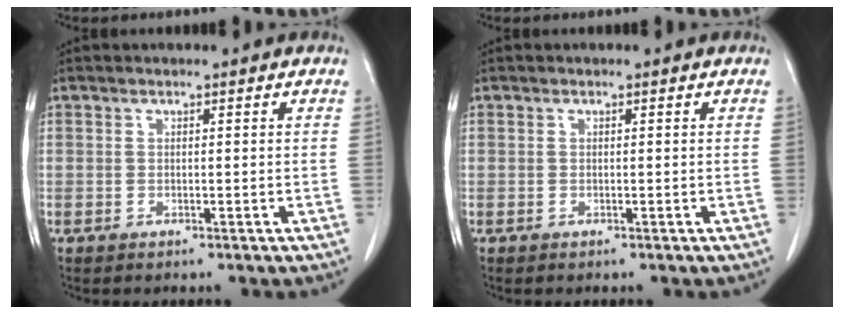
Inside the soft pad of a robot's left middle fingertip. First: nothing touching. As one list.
[{"total": 0.0}]